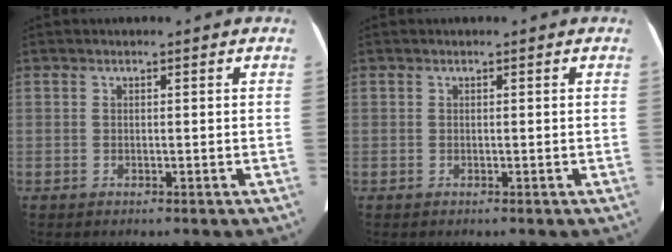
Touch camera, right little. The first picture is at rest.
{"total": 0.0}